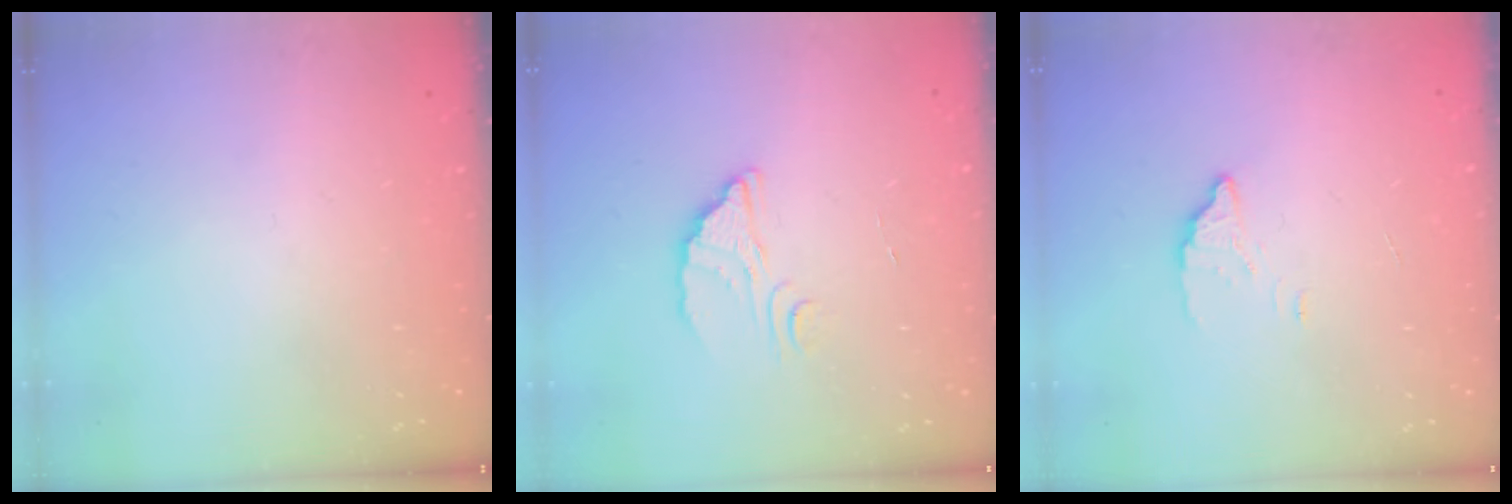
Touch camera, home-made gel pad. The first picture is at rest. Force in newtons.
{"total": 2.9, "press": 2.9, "slide": 0.1}
{"total": 1.9, "press": 1.9, "slide": 0.0}